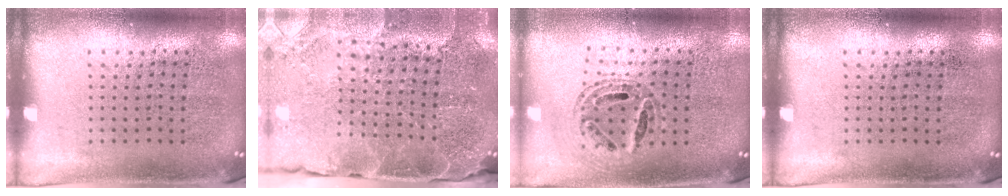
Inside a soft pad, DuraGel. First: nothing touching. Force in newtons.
{"total": 3.1, "press": 3.1, "slide": 0.4}
{"total": 0.7, "press": 0.7, "slide": 0.1}
{"total": 0.0}